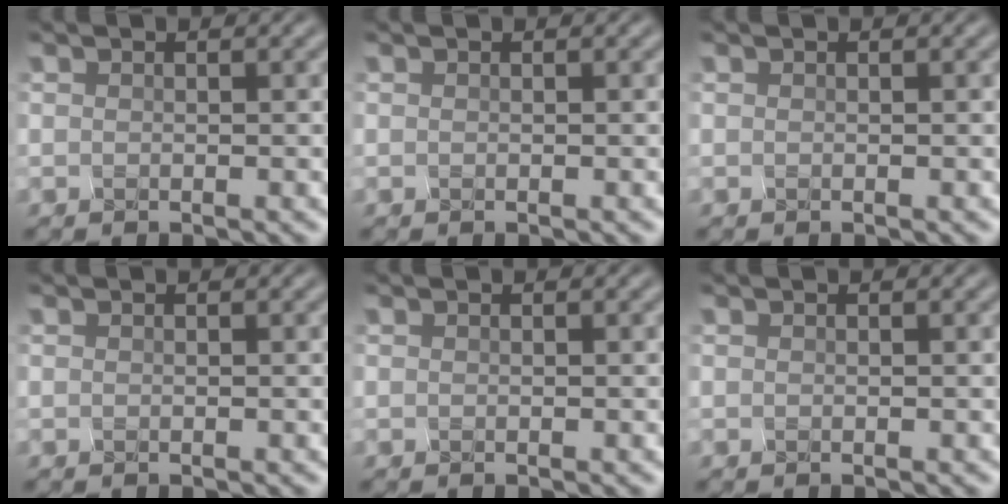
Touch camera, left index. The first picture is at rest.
{"total": 0.0}
{"total": 0.0}
{"total": 0.0}
{"total": 0.0}
{"total": 0.0}